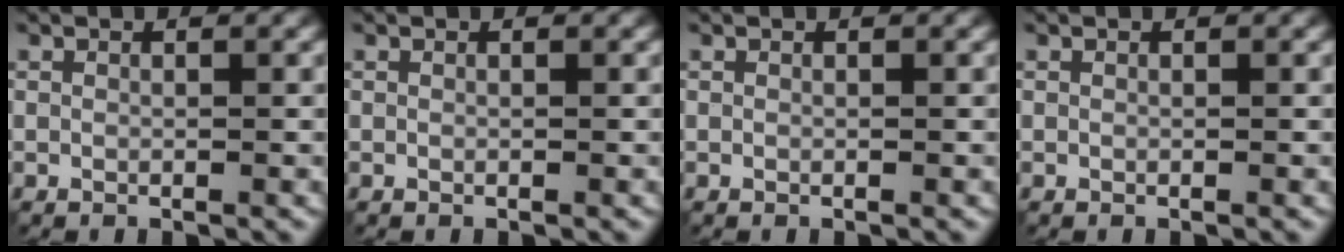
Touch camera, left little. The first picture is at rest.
{"total": 0.0}
{"total": 0.0}
{"total": 0.0}